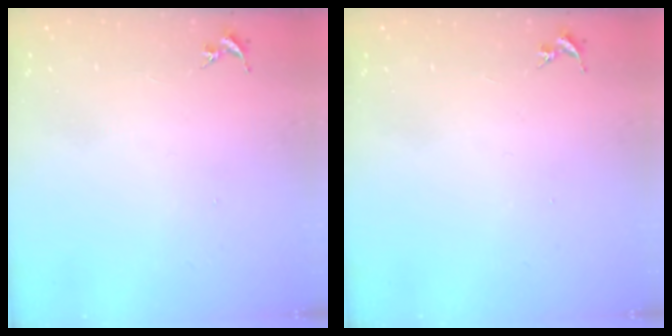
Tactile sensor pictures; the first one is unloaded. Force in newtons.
{"total": 0.0}